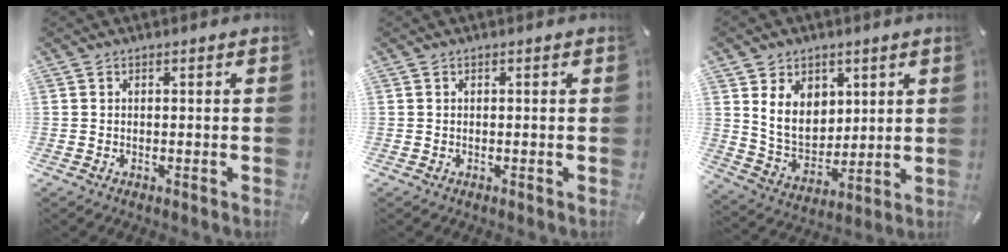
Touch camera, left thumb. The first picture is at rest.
{"total": 0.0}
{"total": 10.8, "force": [4.3, 8.7, 4.7], "torque": [-0.101, -0.018, 0.081]}